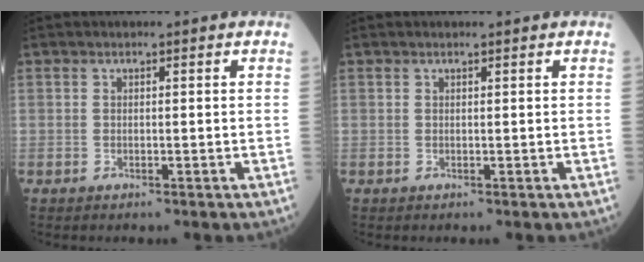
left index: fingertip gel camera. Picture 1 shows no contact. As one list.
[{"total": 0.9, "force": [0.8, 0.2, 0.4], "torque": [-0.009, 0.008, 0.013]}]